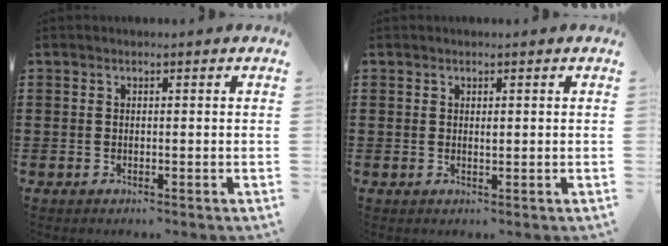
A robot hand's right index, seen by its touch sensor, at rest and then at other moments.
{"total": 0.7, "force": [0.2, 0.3, 0.6], "torque": [-0.012, 0.001, 0.004]}